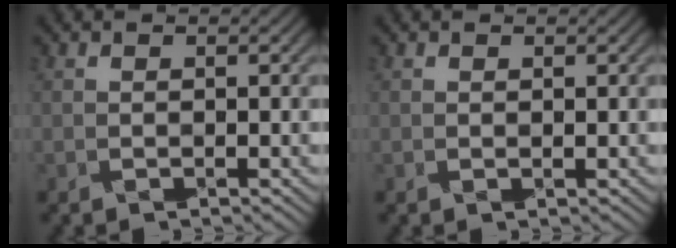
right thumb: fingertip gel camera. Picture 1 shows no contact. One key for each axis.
{"total": 0.0}